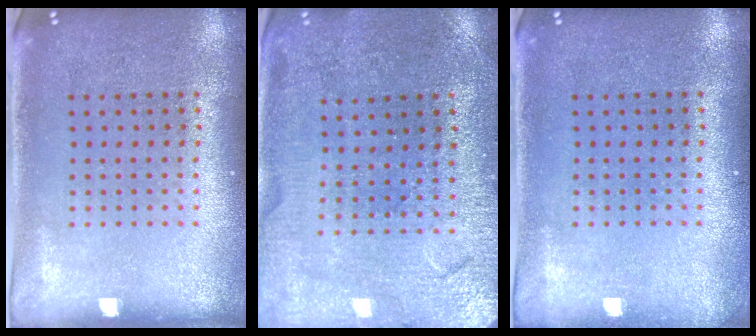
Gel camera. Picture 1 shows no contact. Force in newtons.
{"total": 1.3, "press": 1.3, "slide": 0.1}
{"total": 0.7, "press": 0.7, "slide": 0.0}